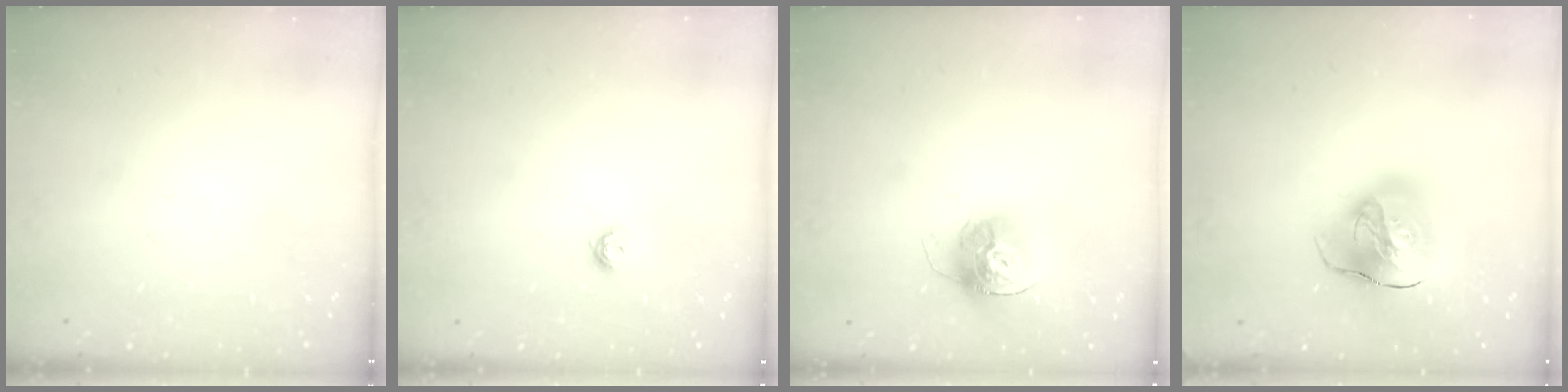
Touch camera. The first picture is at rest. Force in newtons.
{"total": 5.8, "press": 5.8, "slide": 0.3}
{"total": 15.2, "press": 15.2, "slide": 1.4}
{"total": 17.4, "press": 17.2, "slide": 2.3}